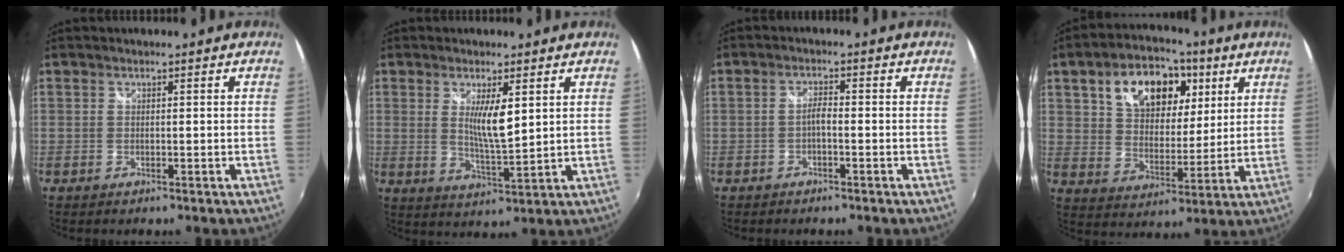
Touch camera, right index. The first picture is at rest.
{"total": 6.7, "force": [2.0, 1.6, 6.2], "torque": [-0.106, -0.012, 0.039]}
{"total": 1.9, "force": [-1.0, 0.5, 1.5], "torque": [-0.034, 0.006, -0.021]}
{"total": 16.3, "force": [7.1, 10.1, 10.7], "torque": [-0.195, 0.035, 0.120]}